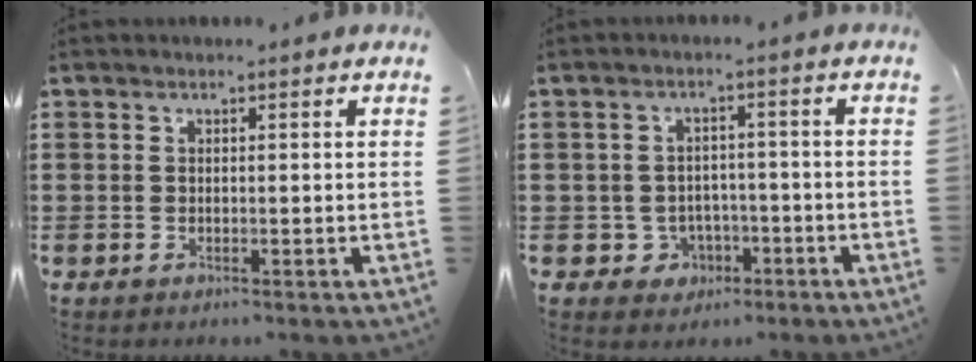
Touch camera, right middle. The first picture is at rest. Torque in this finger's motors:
{"motor_torque": [1.08, -0.12, 0.02, 0.00]}